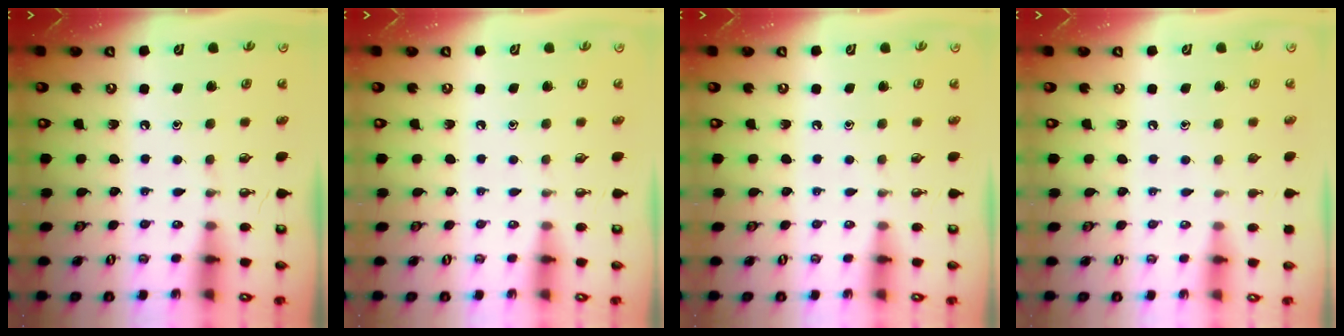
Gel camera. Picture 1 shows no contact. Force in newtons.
{"total": 0.0}
{"total": 0.0}
{"total": 0.0}